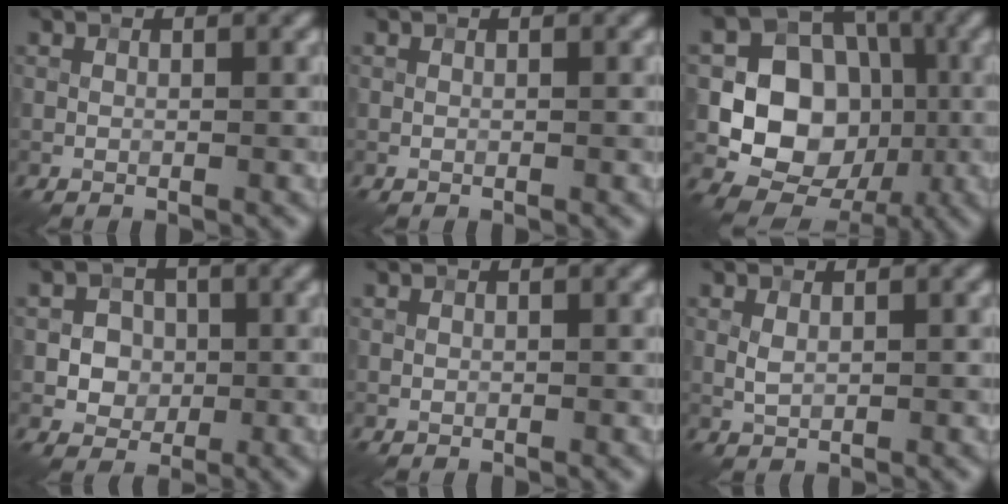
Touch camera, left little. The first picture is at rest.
{"total": 0.0}
{"total": 9.3, "force": [-1.5, 7.6, 5.1], "torque": [-0.072, -0.001, -0.035]}
{"total": 3.3, "force": [0.0, 3.0, 1.4], "torque": [-0.016, 0.001, -0.005]}
{"total": 0.0}
{"total": 1.0, "force": [0.2, 0.6, 0.8], "torque": [-0.025, -0.001, 0.007]}